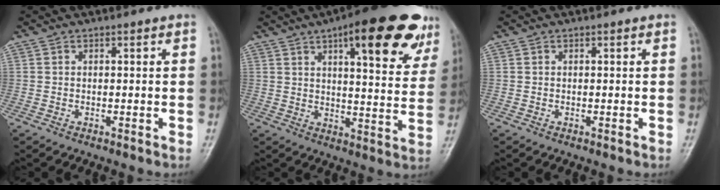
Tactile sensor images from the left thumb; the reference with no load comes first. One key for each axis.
{"total": 20.5, "fx": 11.3, "fy": 6.3, "fz": 15.9, "tx": -0.180, "ty": -0.031, "tz": 0.149}
{"total": 0.0}